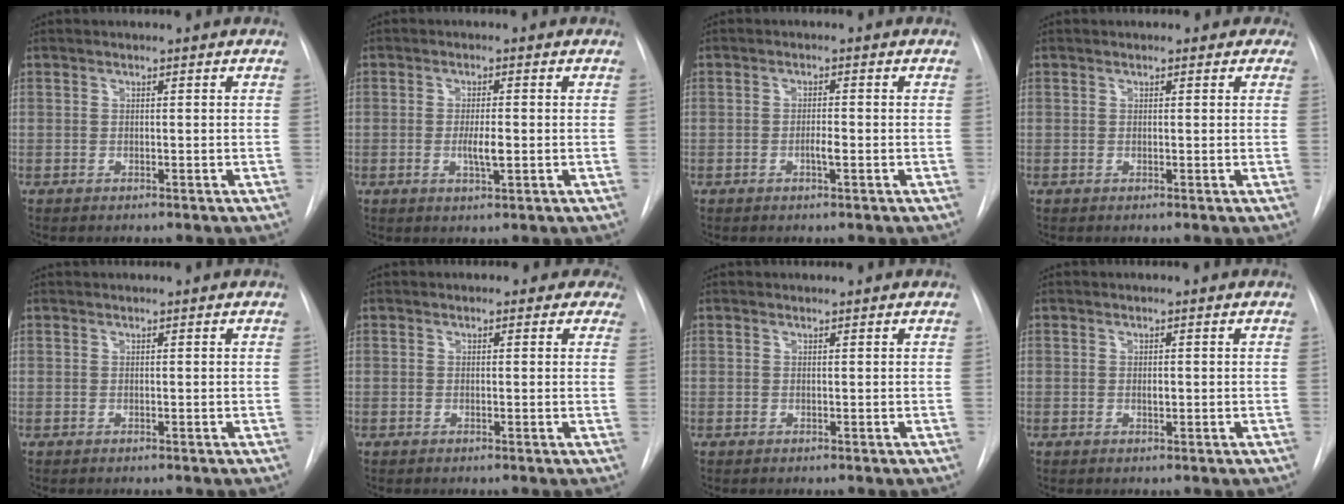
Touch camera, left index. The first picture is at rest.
{"total": 3.2, "force": [-0.5, 0.6, 3.1], "torque": [-0.058, -0.003, -0.008]}
{"total": 1.7, "force": [-0.6, 0.2, 1.6], "torque": [-0.029, 0.000, -0.012]}
{"total": 2.0, "force": [1.5, 1.3, 0.3], "torque": [0.012, -0.005, 0.003]}
{"total": 0.8, "force": [0.7, 0.1, 0.1], "torque": [-0.003, 0.019, 0.017]}
{"total": 2.8, "force": [2.1, 1.8, 0.4], "torque": [0.016, -0.007, 0.006]}
{"total": 0.7, "force": [0.7, 0.1, -0.1], "torque": [-0.003, 0.005, 0.010]}
{"total": 0.7, "force": [0.1, 0.3, 0.6], "torque": [-0.011, -0.001, 0.001]}